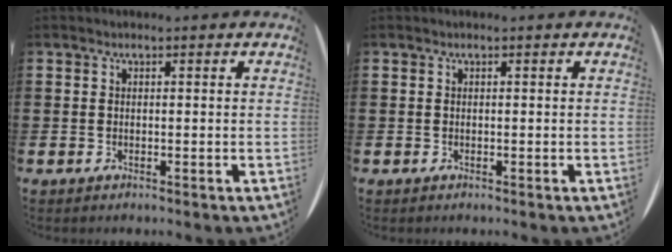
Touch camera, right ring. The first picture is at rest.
{"total": 0.0}